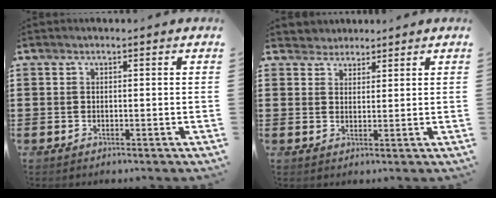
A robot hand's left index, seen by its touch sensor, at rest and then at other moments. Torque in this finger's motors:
{"motor_torque": [-0.02, -0.02, 0.07, 0.00]}